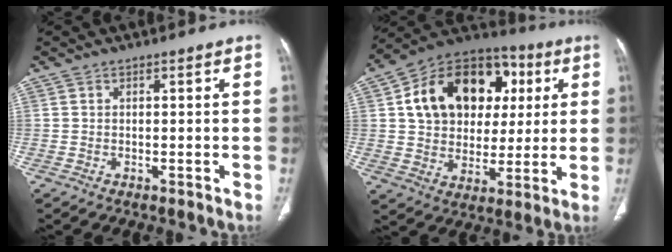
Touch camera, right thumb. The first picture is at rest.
{"total": 22.0, "force": [6.1, 15.4, 14.5], "torque": [-0.202, 0.011, 0.095]}